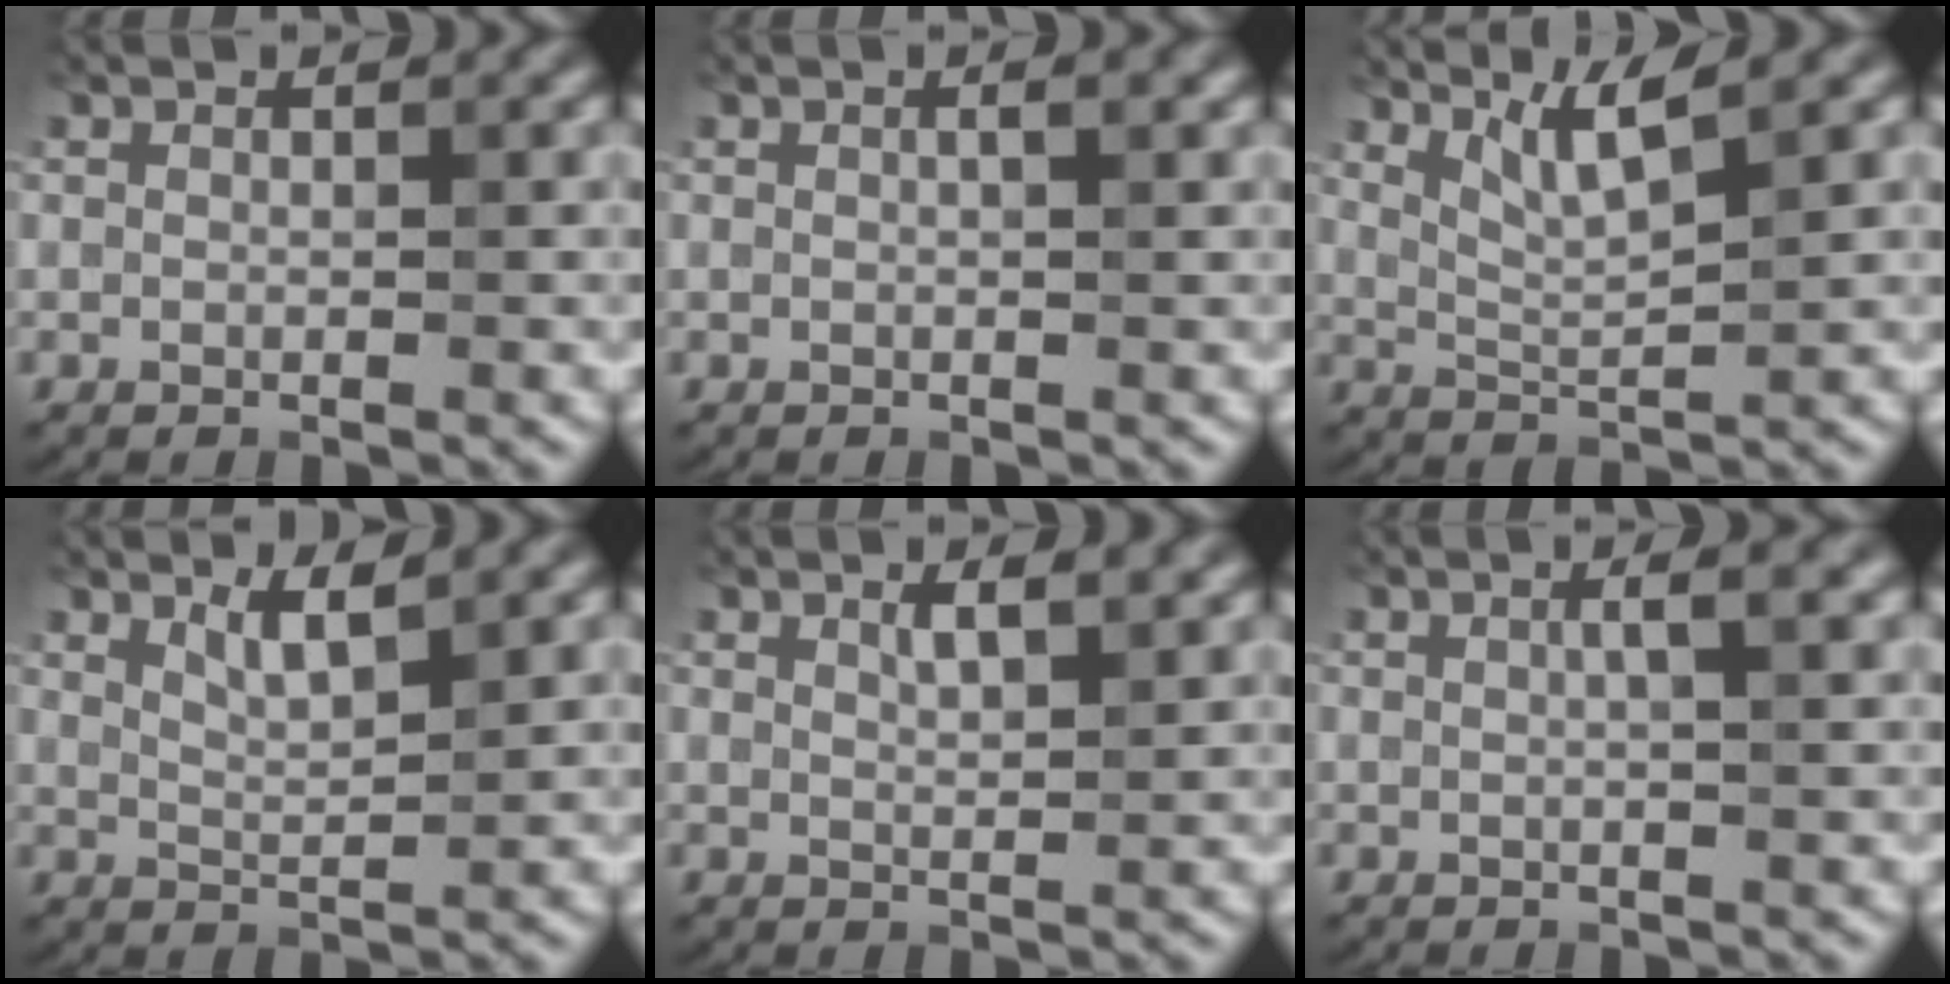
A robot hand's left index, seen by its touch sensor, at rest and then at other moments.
{"total": 1.3, "force": [0.4, 0.4, 1.2], "torque": [-0.018, -0.004, 0.001]}
{"total": 3.4, "force": [2.2, 0.4, 2.6], "torque": [-0.054, -0.003, 0.050]}
{"total": 2.2, "force": [1.4, 0.5, 1.5], "torque": [-0.031, -0.004, 0.029]}
{"total": 2.1, "force": [1.2, 0.6, 1.5], "torque": [-0.023, 0.002, 0.022]}
{"total": 2.2, "force": [0.4, 0.6, 2.0], "torque": [-0.031, 0.007, 0.001]}